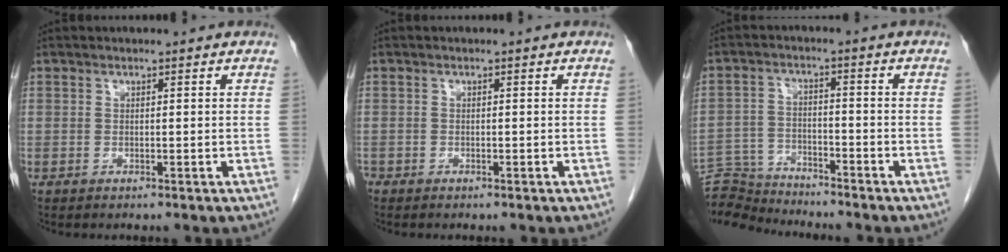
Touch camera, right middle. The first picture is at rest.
{"total": 0.6, "force": [-0.5, 0.3, 0.1], "torque": [-0.007, 0.001, -0.012]}
{"total": 8.2, "force": [-8.2, 0.2, -0.5], "torque": [0.002, 0.004, -0.154]}